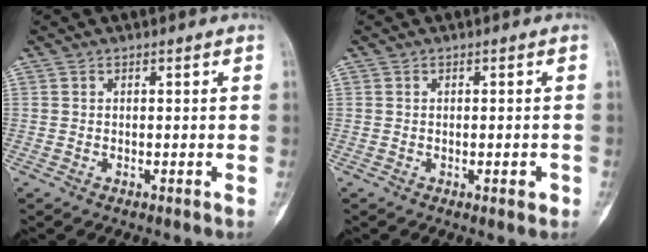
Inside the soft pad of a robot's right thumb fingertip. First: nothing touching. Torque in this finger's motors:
{"motor_torque": [-0.17, -0.05, -0.22, 0.15, 0.03]}